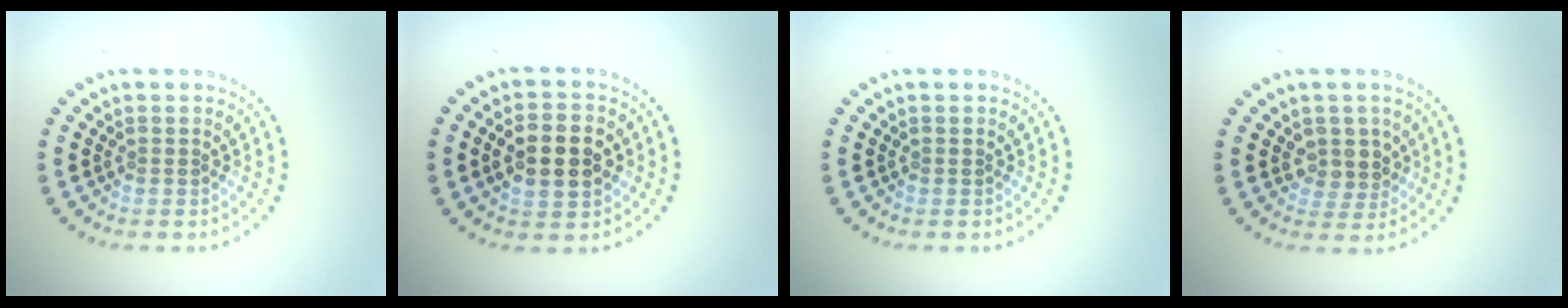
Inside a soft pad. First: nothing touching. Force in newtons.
{"total": 5.3, "press": 5.3, "slide": 0.3}
{"total": 0.0}
{"total": 2.5, "press": 2.2, "slide": 1.2}